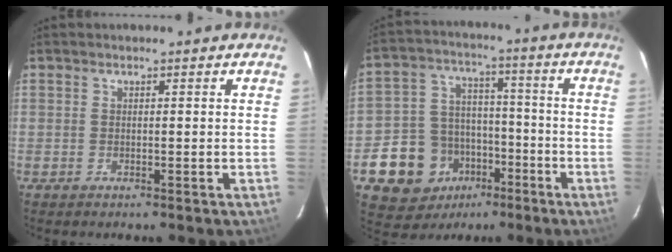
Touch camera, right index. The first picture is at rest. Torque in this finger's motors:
{"motor_torque": [1.01, -0.97, 0.53, 0.06]}